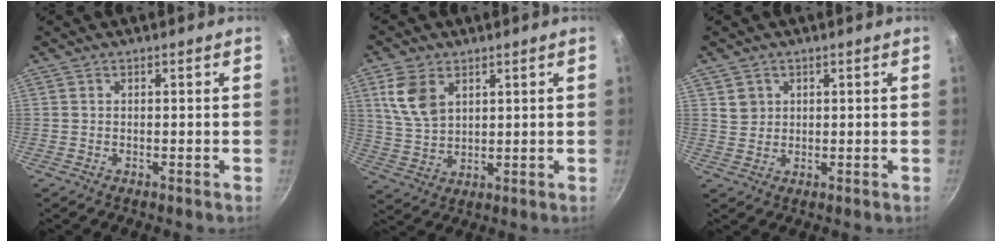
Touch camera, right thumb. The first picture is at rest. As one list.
[{"total": 8.9, "force": [3.8, 5.7, 5.6], "torque": [-0.099, -0.017, 0.080]}, {"total": 2.9, "force": [1.1, 2.6, 0.7], "torque": [0.003, 0.006, 0.023]}]